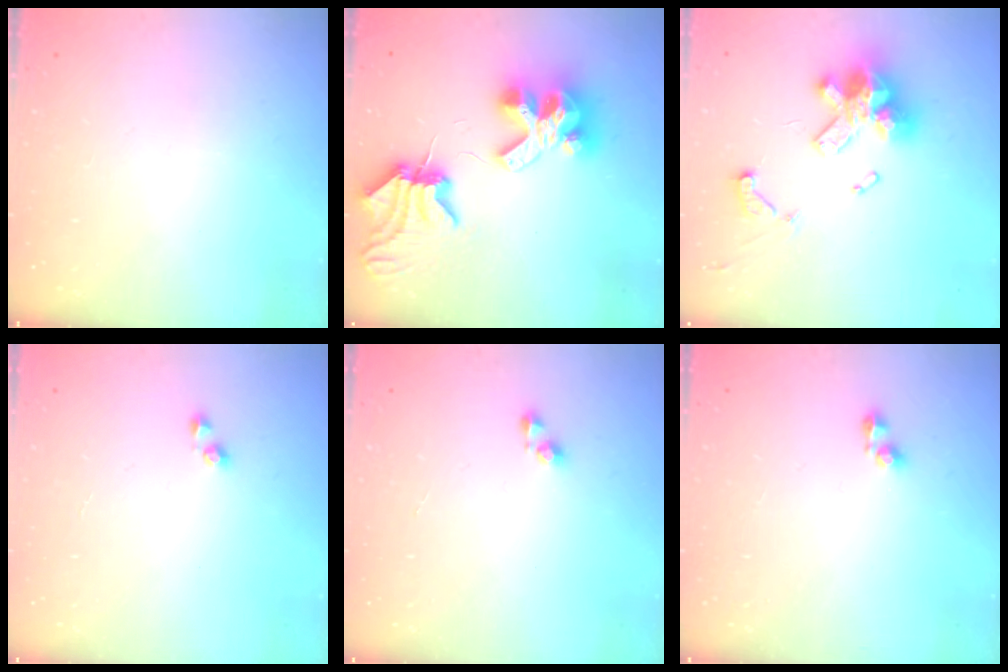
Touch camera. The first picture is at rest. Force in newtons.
{"total": 12.2, "press": 12.1, "slide": 1.7}
{"total": 16.8, "press": 16.7, "slide": 2.2}
{"total": 2.6, "press": 2.6, "slide": 0.3}
{"total": 3.8, "press": 3.7, "slide": 0.6}
{"total": 2.8, "press": 2.8, "slide": 0.1}